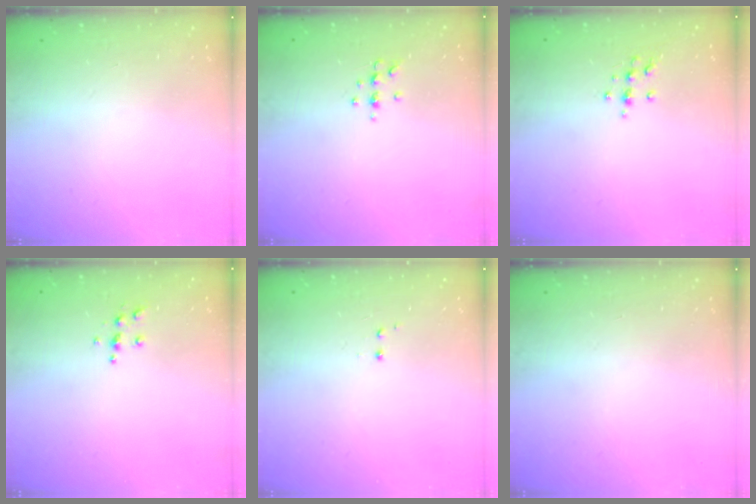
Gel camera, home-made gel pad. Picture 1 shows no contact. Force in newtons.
{"total": 5.6, "press": 5.4, "slide": 1.5}
{"total": 6.8, "press": 6.8, "slide": 0.6}
{"total": 5.4, "press": 5.4, "slide": 0.5}
{"total": 1.2, "press": 1.0, "slide": 0.6}
{"total": 0.0}